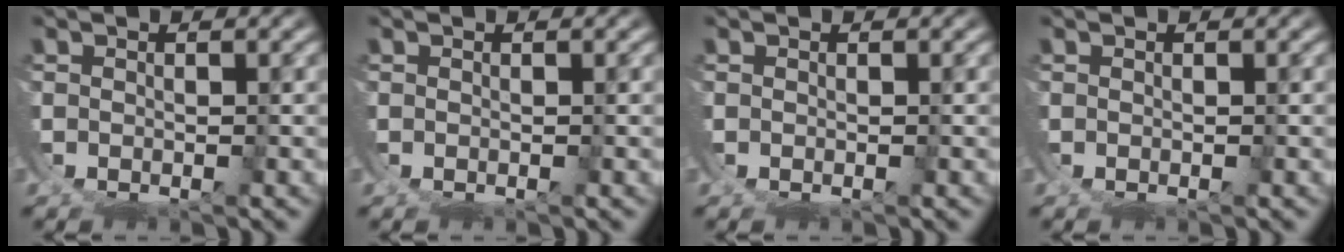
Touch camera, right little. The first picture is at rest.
{"total": 0.0}
{"total": 0.0}
{"total": 0.0}